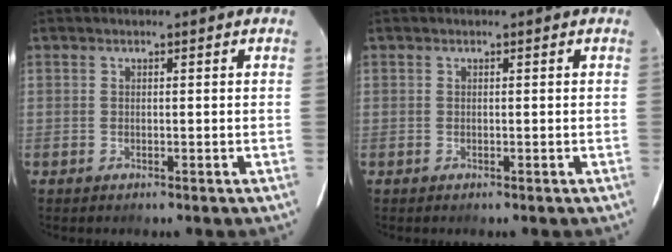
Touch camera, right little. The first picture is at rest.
{"total": 0.0}